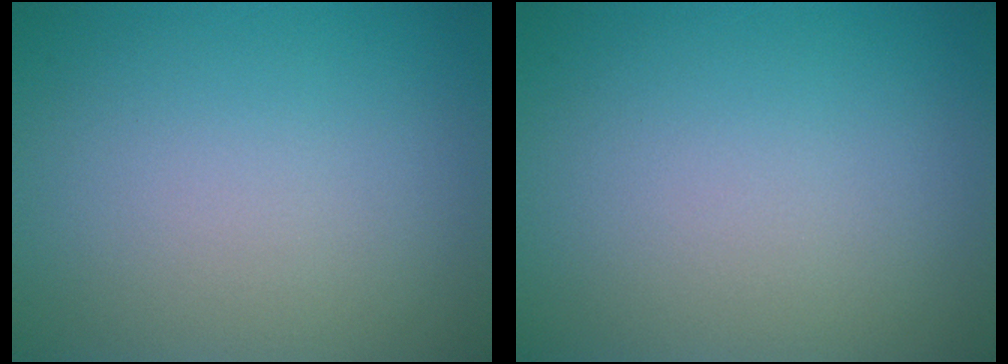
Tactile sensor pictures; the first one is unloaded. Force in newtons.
{"total": 0.0}